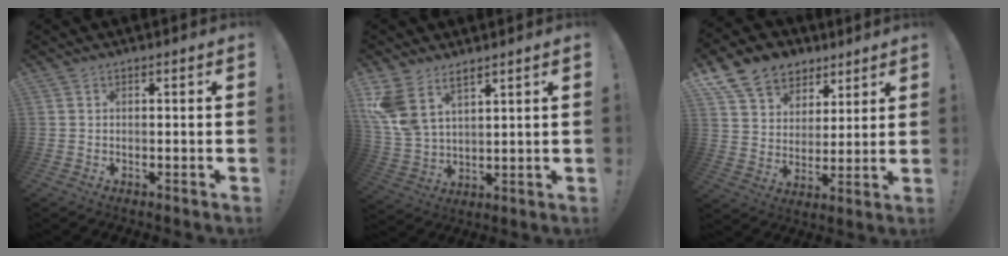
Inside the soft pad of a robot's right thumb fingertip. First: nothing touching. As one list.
[{"total": 10.8, "force": [7.0, 6.0, 5.6], "torque": [-0.122, -0.030, 0.141]}, {"total": 12.5, "force": [8.0, 9.0, 3.6], "torque": [-0.060, -0.052, 0.155]}]